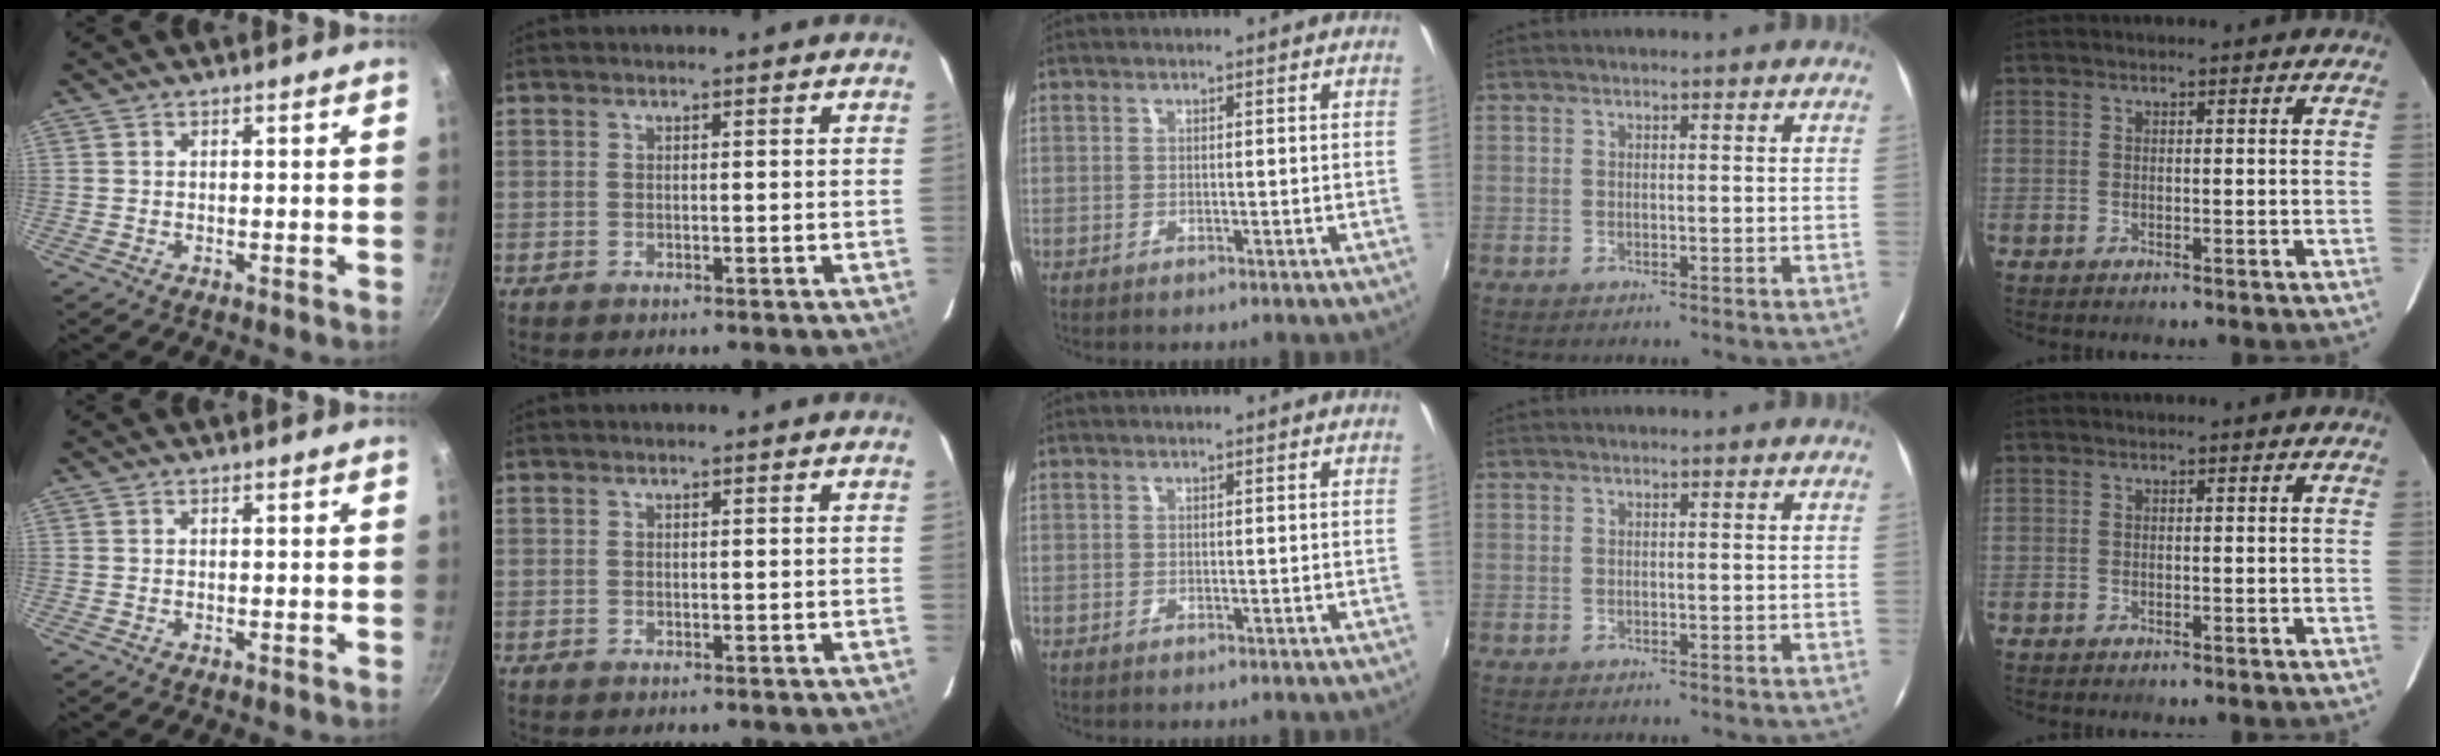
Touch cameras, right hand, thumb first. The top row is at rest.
{}